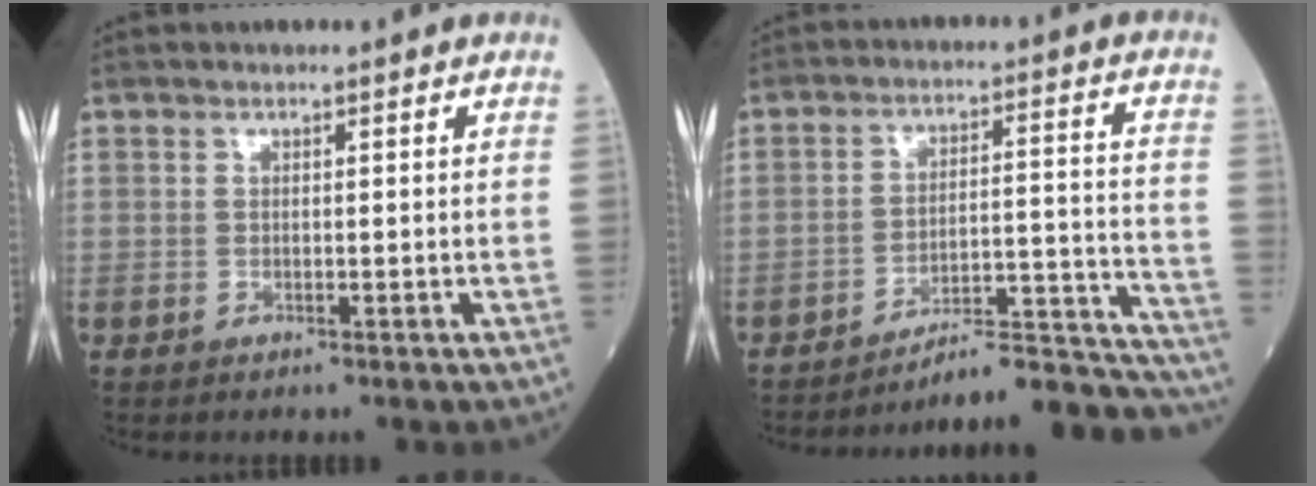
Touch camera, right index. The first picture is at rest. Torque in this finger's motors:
{"motor_torque": [-0.34, -0.57, -0.01, 0.04]}